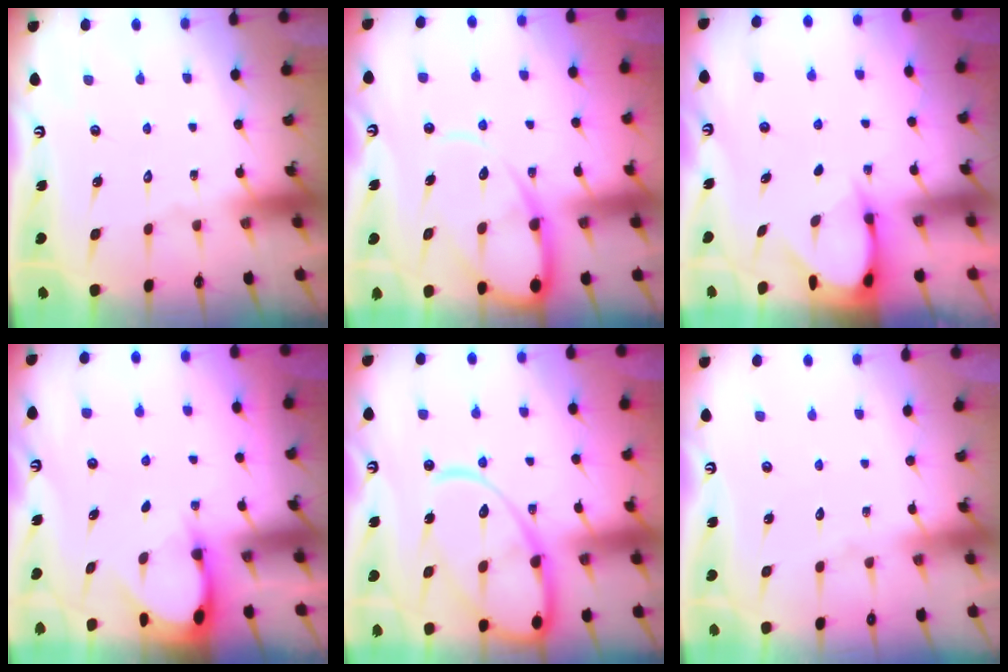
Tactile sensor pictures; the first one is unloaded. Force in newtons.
{"total": 11.4, "press": 11.4, "slide": 1.0}
{"total": 3.8, "press": 3.8, "slide": 0.3}
{"total": 3.1, "press": 3.1, "slide": 0.3}
{"total": 17.7, "press": 17.6, "slide": 1.8}
{"total": 2.8, "press": 2.7, "slide": 0.4}